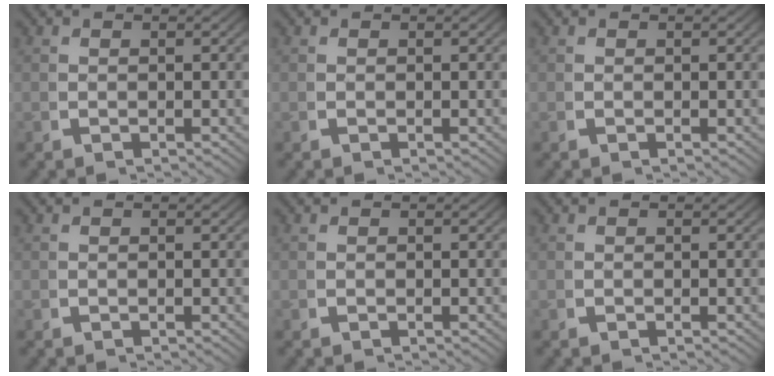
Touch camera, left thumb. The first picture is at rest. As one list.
[{"total": 0.0}, {"total": 0.0}, {"total": 0.0}, {"total": 0.0}, {"total": 0.0}]